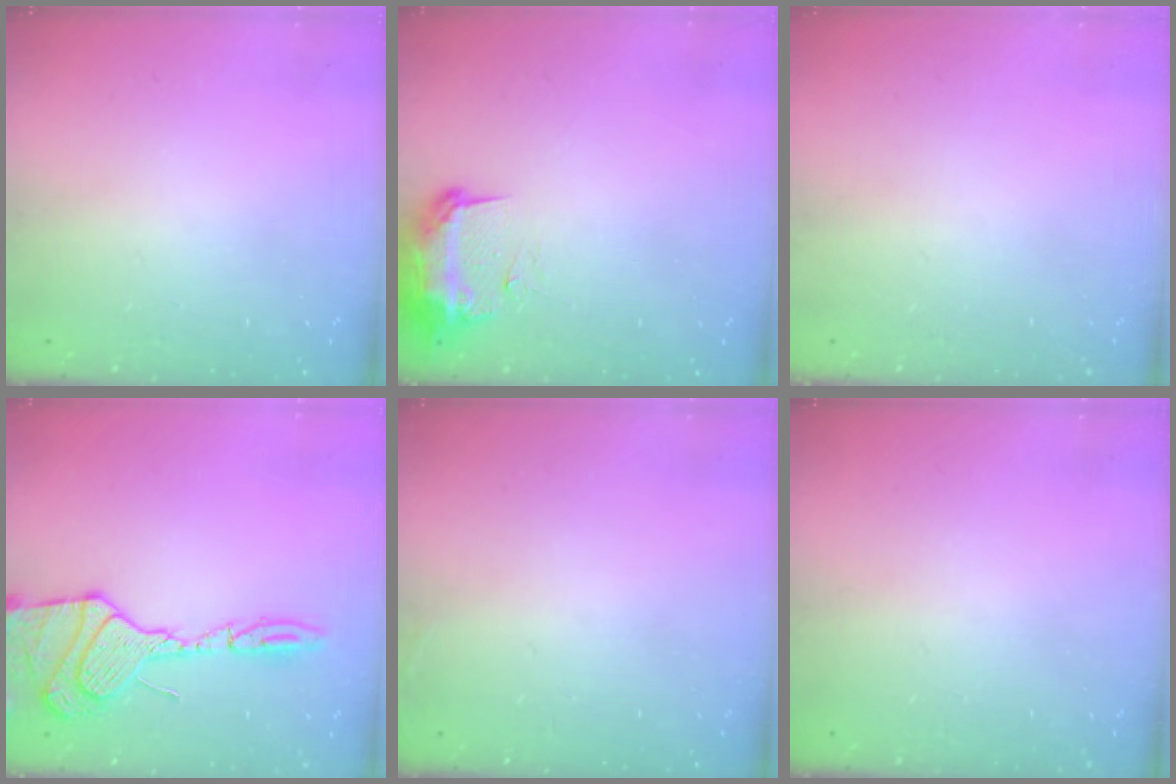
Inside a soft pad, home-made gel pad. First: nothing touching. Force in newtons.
{"total": 11.4, "press": 11.4, "slide": 1.1}
{"total": 0.0}
{"total": 18.6, "press": 18.4, "slide": 3.1}
{"total": 2.7, "press": 2.6, "slide": 1.0}
{"total": 0.0}